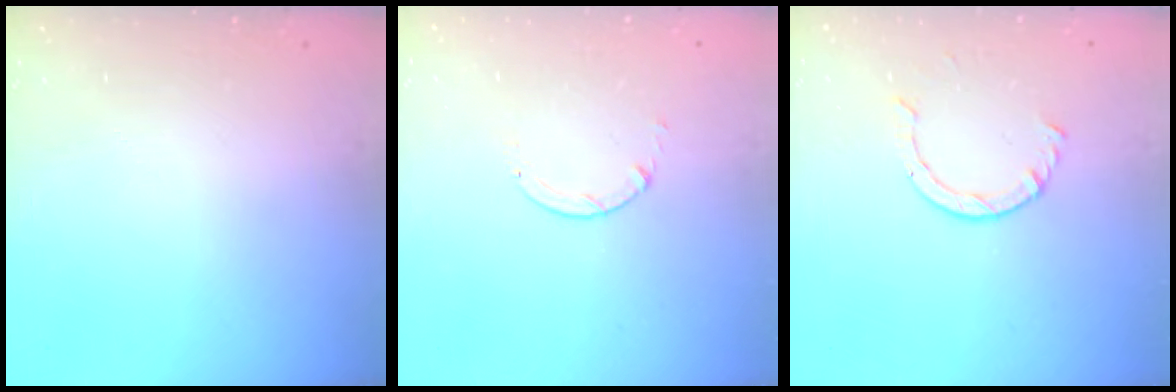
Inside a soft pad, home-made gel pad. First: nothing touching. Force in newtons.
{"total": 0.7, "press": 0.7, "slide": 0.1}
{"total": 2.3, "press": 2.3, "slide": 0.2}